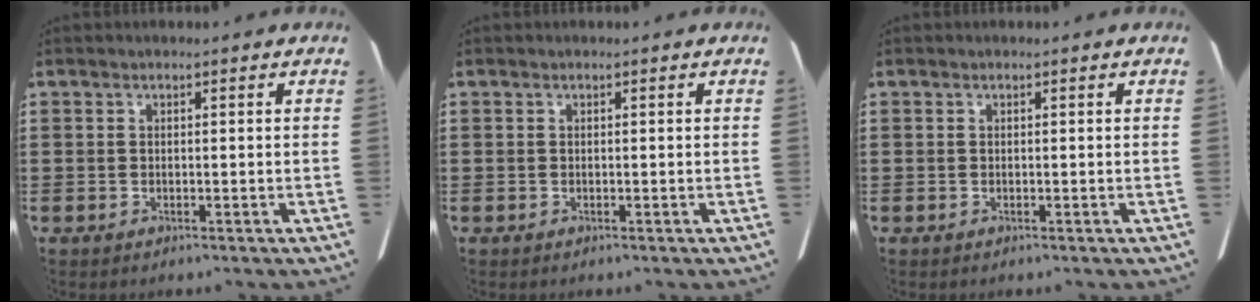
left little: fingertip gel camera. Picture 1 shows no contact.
{"total": 0.0}
{"total": 0.0}